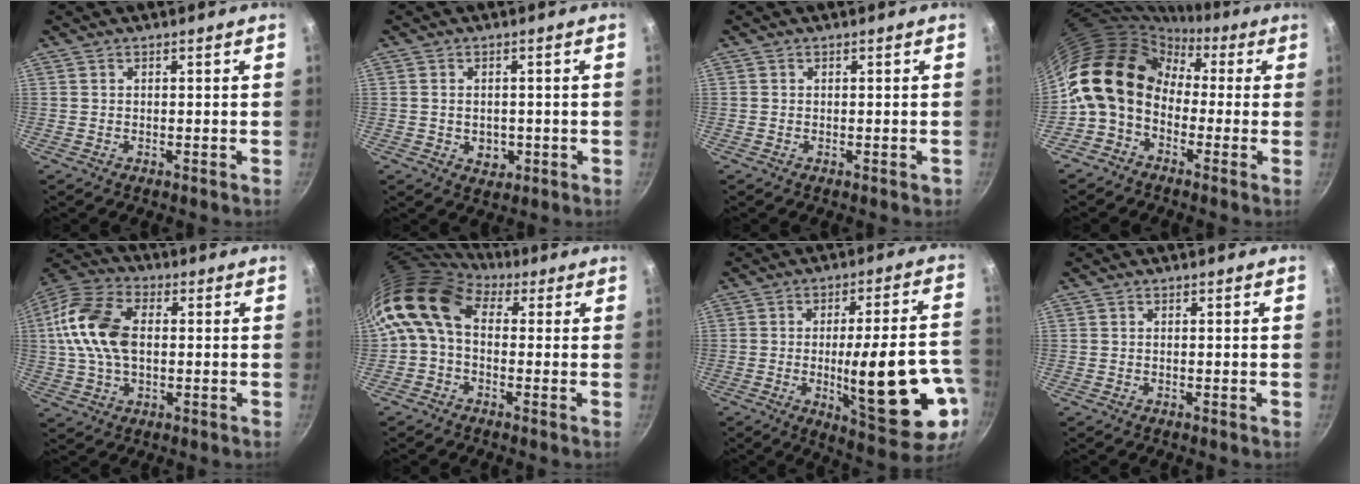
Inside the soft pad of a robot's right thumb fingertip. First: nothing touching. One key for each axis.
{"total": 3.9, "fx": -0.7, "fy": 3.1, "fz": 2.2, "tx": -0.024, "ty": 0.003, "tz": -0.004}
{"total": 0.6, "fx": -0.2, "fy": 0.5, "fz": 0.3, "tx": 0.000, "ty": 0.001, "tz": -0.003}
{"total": 15.0, "fx": -0.9, "fy": 11.9, "fz": 9.1, "tx": -0.136, "ty": 0.047, "tz": -0.041}
{"total": 15.3, "fx": 1.3, "fy": 9.5, "fz": 11.9, "tx": -0.222, "ty": 0.023, "tz": 0.010}
{"total": 10.7, "fx": 1.7, "fy": 7.5, "fz": 7.4, "tx": -0.130, "ty": 0.021, "tz": 0.008}
{"total": 21.6, "fx": -5.2, "fy": 6.0, "fz": 20.1, "tx": -0.269, "ty": 0.013, "tz": -0.057}
{"total": 0.0}